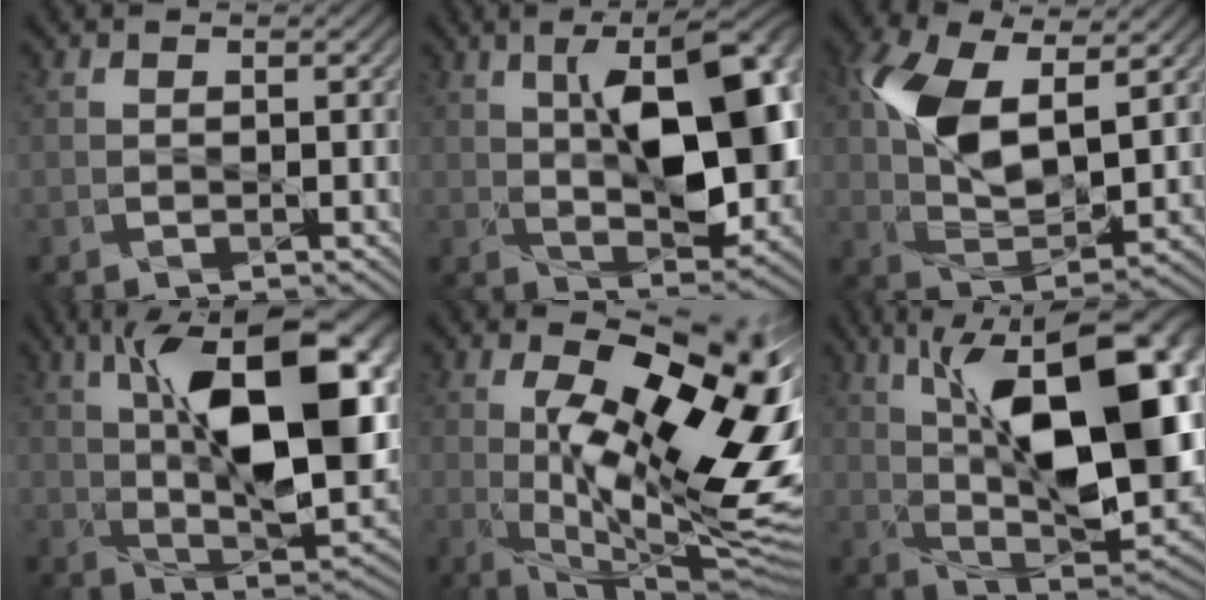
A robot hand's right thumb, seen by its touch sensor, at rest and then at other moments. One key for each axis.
{"total": 11.7, "fx": 1.7, "fy": 5.1, "fz": 10.4, "tx": -0.160, "ty": 0.004, "tz": 0.038}
{"total": 10.0, "fx": 3.4, "fy": 5.0, "fz": 8.0, "tx": -0.182, "ty": -0.001, "tz": 0.067}
{"total": 14.2, "fx": 3.0, "fy": 5.8, "fz": 12.6, "tx": -0.196, "ty": 0.003, "tz": 0.050}
{"total": 18.3, "fx": 0.8, "fy": 7.8, "fz": 16.5, "tx": -0.256, "ty": -0.014, "tz": 0.013}
{"total": 17.6, "fx": 4.0, "fy": 7.6, "fz": 15.3, "tx": -0.235, "ty": 0.021, "tz": 0.068}